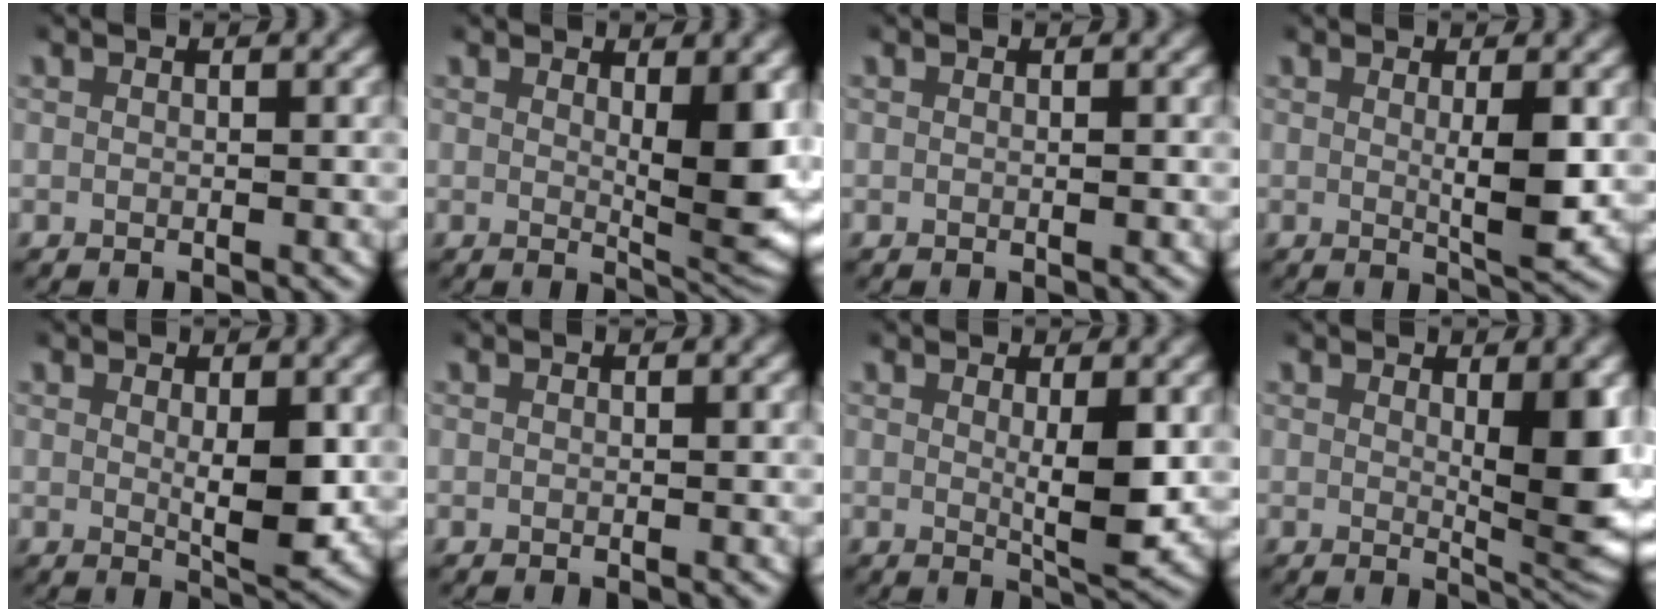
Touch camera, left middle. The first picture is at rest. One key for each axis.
{"total": 5.3, "fx": 1.1, "fy": 1.4, "fz": 5.0, "tx": -0.068, "ty": -0.017, "tz": 0.023}
{"total": 0.0}
{"total": 3.3, "fx": 0.5, "fy": 0.5, "fz": 3.3, "tx": -0.051, "ty": -0.012, "tz": 0.010}
{"total": 3.6, "fx": 0.7, "fy": 1.1, "fz": 3.4, "tx": -0.054, "ty": -0.018, "tz": 0.015}
{"total": 0.0}
{"total": 3.6, "fx": 0.8, "fy": 0.7, "fz": 3.4, "tx": -0.055, "ty": -0.017, "tz": 0.016}
{"total": 5.7, "fx": 1.1, "fy": 1.6, "fz": 5.3, "tx": -0.067, "ty": -0.015, "tz": 0.022}